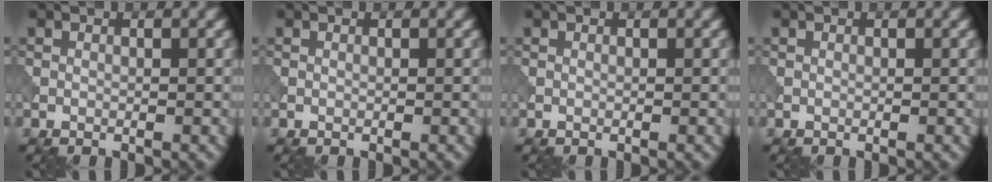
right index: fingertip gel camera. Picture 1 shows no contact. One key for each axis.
{"total": 0.0}
{"total": 0.0}
{"total": 0.0}